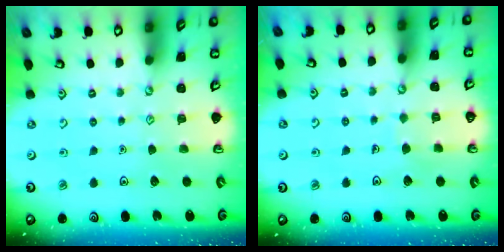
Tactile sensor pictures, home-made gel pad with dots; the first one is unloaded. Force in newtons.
{"total": 4.0, "press": 4.0, "slide": 0.2}